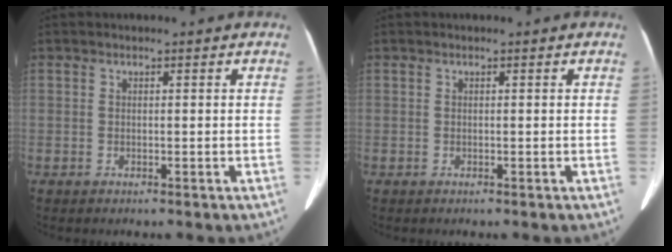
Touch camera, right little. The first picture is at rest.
{"total": 0.0}